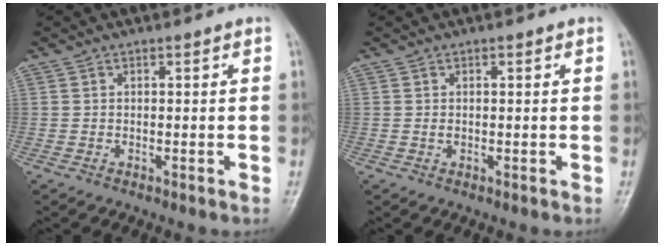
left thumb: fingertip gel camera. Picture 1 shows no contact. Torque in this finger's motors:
{"motor_torque": [-0.01, 0.29, 0.53, 0.15, 0.00]}